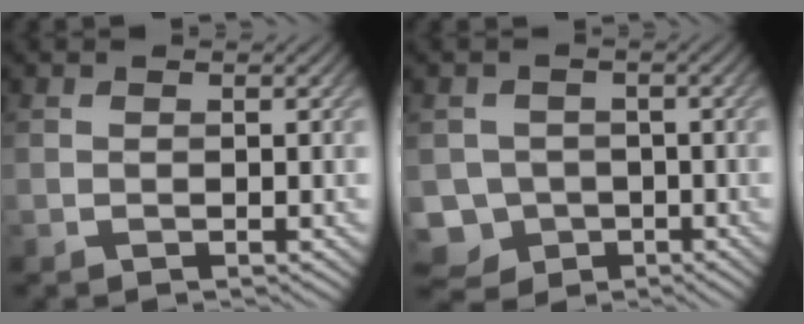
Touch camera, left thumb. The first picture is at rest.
{"total": 5.7, "force": [-2.4, 4.9, 1.5], "torque": [-0.039, -0.013, -0.053]}